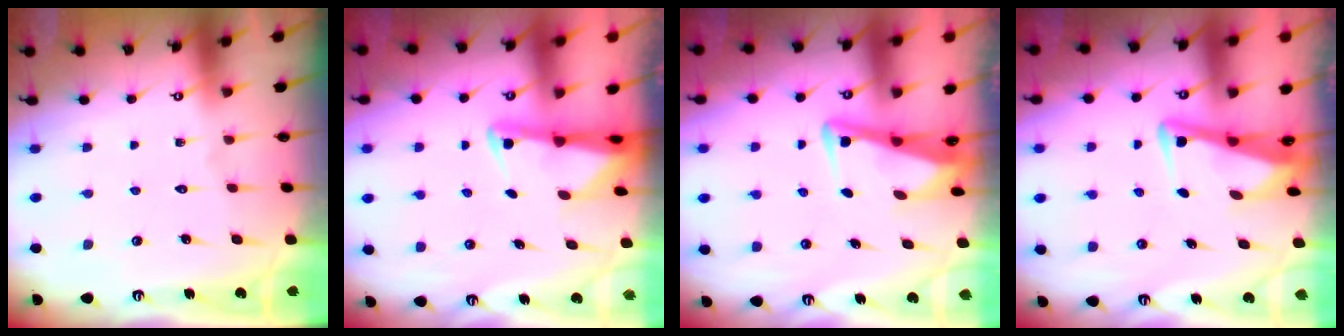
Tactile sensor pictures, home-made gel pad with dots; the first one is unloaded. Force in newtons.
{"total": 2.2, "press": 2.2, "slide": 0.5}
{"total": 4.8, "press": 4.7, "slide": 0.9}
{"total": 4.8, "press": 4.7, "slide": 0.9}